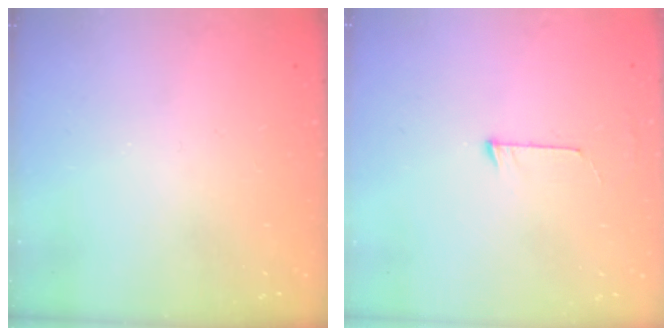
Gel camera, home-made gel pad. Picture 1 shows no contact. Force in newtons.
{"total": 3.3, "press": 3.3, "slide": 0.3}